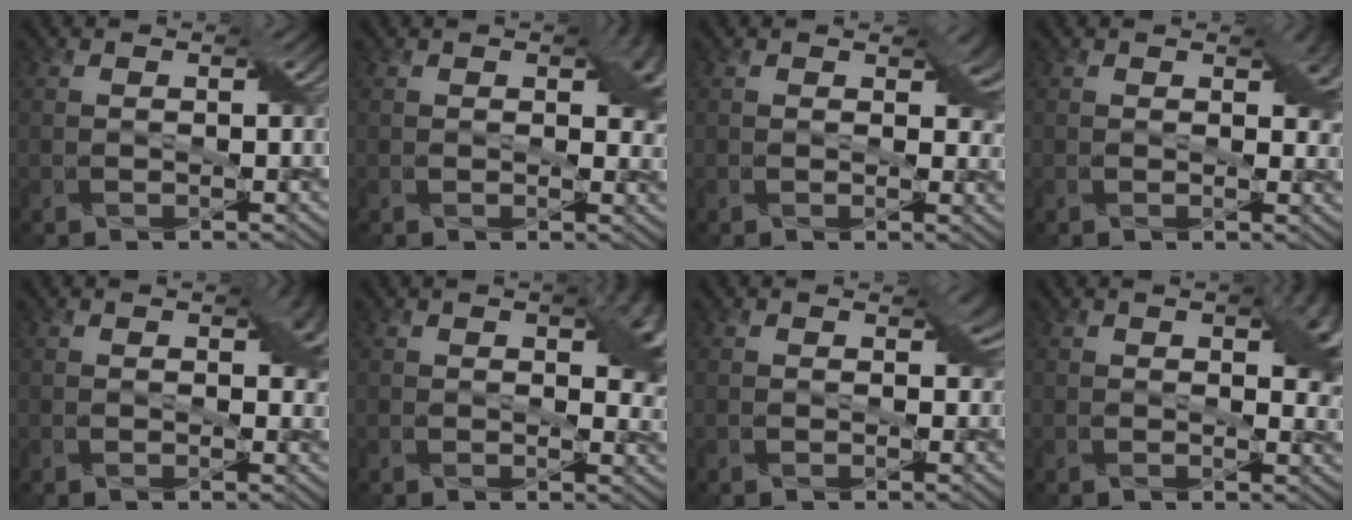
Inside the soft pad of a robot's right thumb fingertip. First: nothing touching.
{"total": 4.2, "force": [1.4, 2.3, 3.3], "torque": [-0.039, -0.001, 0.021]}
{"total": 2.9, "force": [1.4, 1.7, 1.9], "torque": [-0.025, -0.007, 0.021]}
{"total": 3.5, "force": [1.6, 1.9, 2.5], "torque": [-0.031, -0.005, 0.025]}
{"total": 3.4, "force": [1.1, 1.9, 2.6], "torque": [-0.030, -0.003, 0.018]}
{"total": 6.2, "force": [2.0, 3.1, 5.0], "torque": [-0.065, -0.003, 0.031]}
{"total": 1.6, "force": [0.8, 1.1, 0.8], "torque": [-0.010, -0.002, 0.012]}
{"total": 5.6, "force": [1.8, 2.7, 4.5], "torque": [-0.059, -0.003, 0.028]}